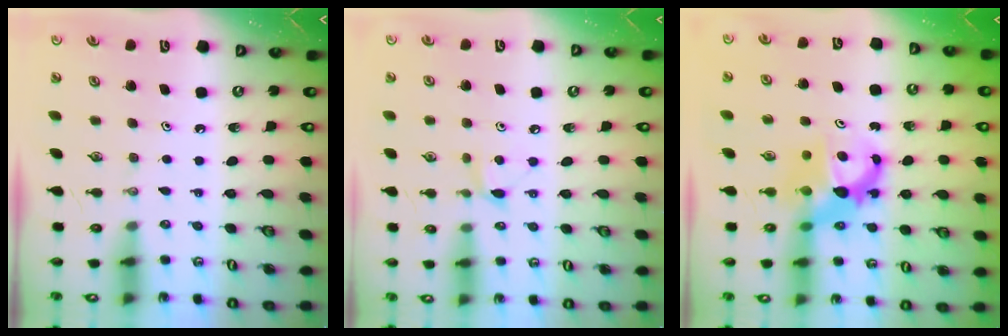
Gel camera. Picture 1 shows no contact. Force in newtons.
{"total": 5.9, "press": 5.9, "slide": 0.7}
{"total": 7.1, "press": 7.1, "slide": 0.5}